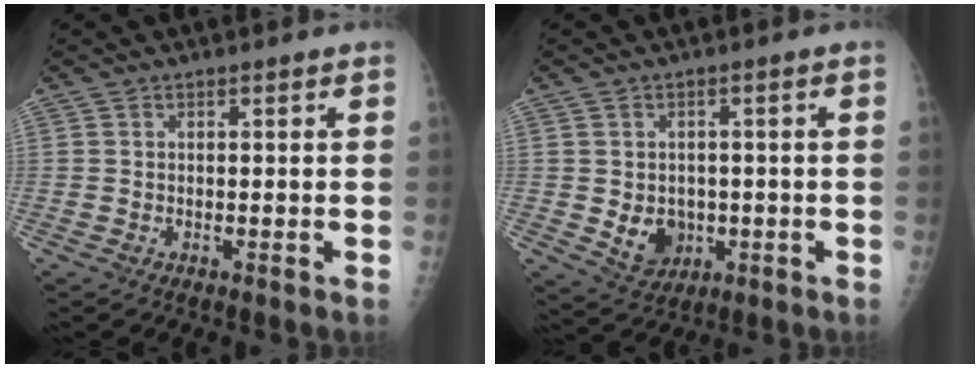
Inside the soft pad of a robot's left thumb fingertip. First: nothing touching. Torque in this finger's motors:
{"motor_torque": [-0.58, 0.59, 0.30, -0.22, 0.00]}